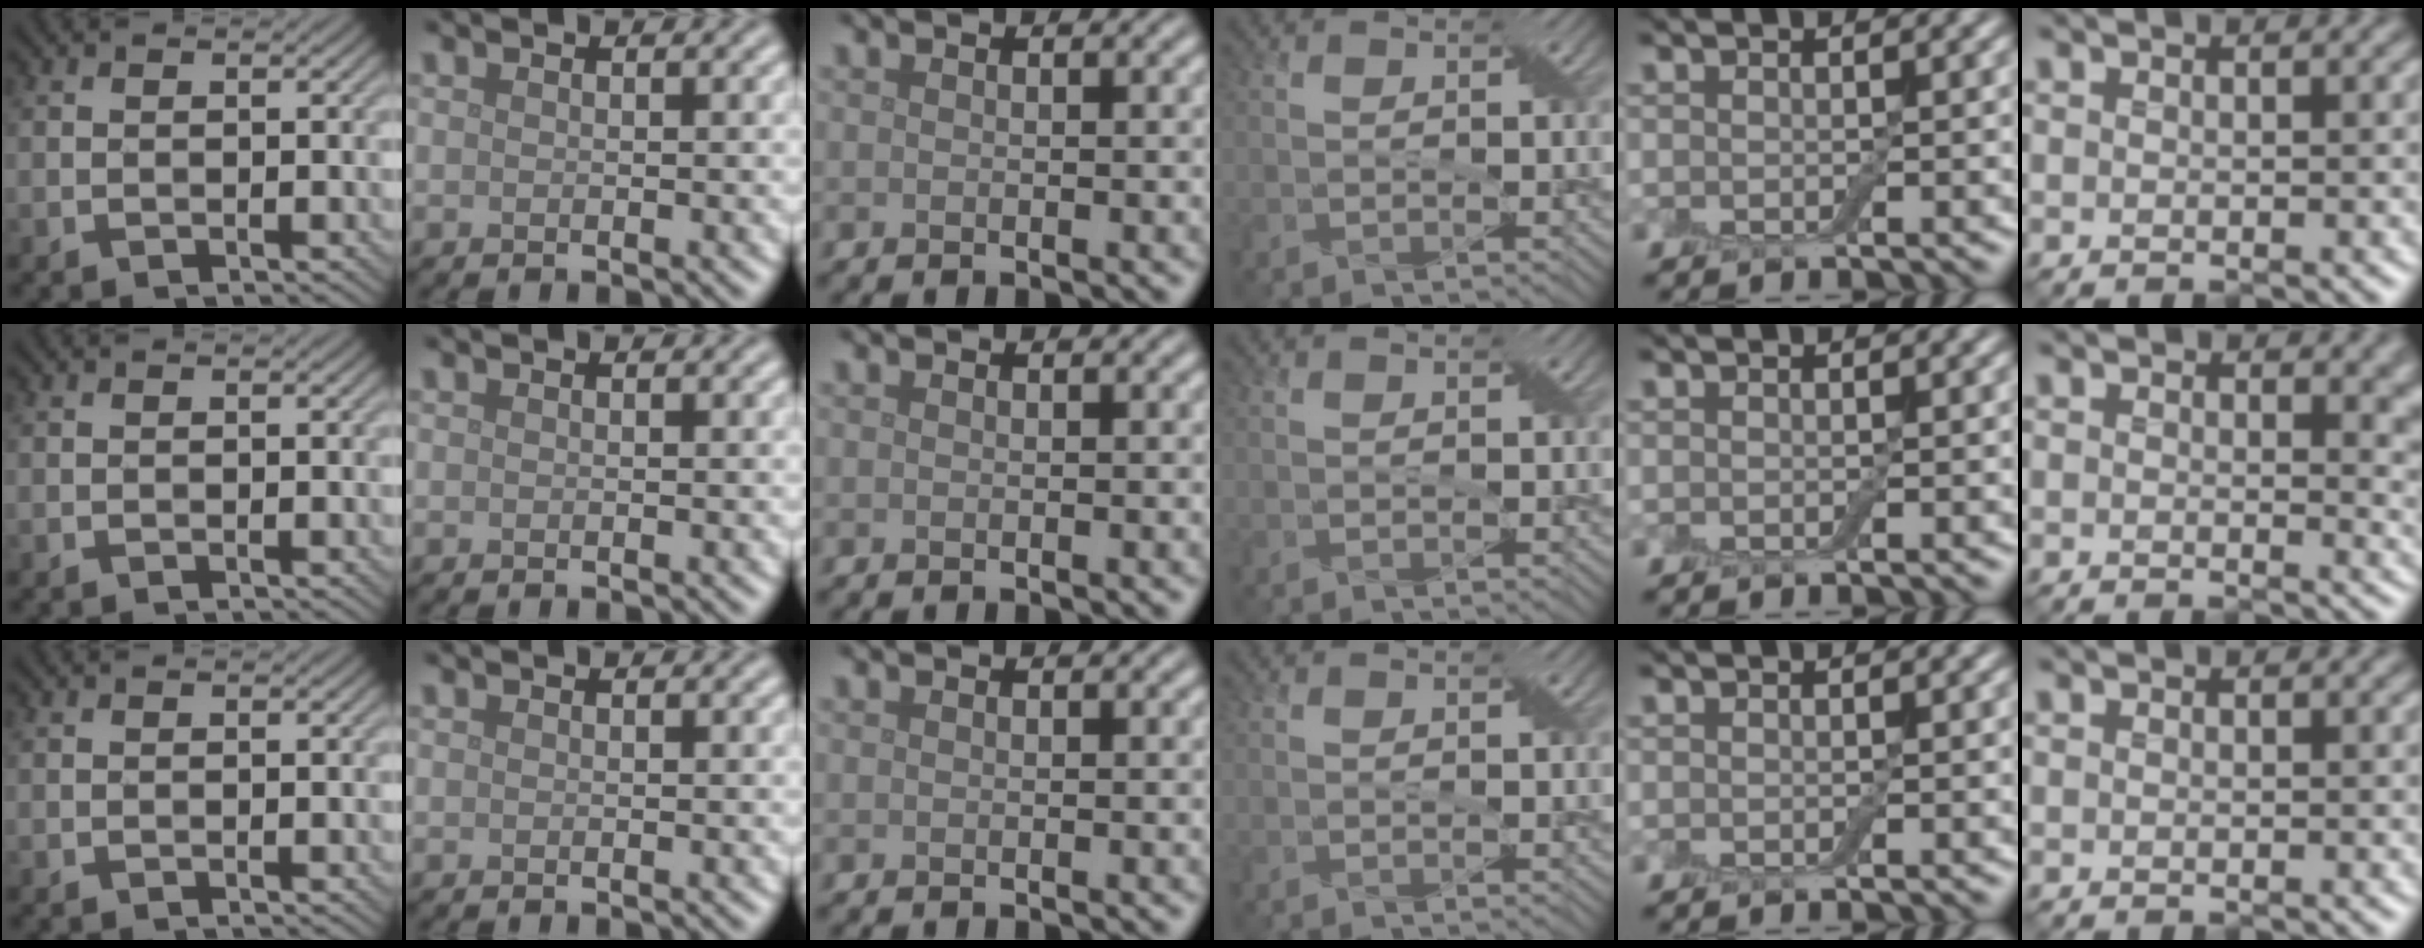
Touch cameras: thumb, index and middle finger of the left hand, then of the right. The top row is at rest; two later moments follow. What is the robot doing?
{"motion": "extract", "object": "drawer"}